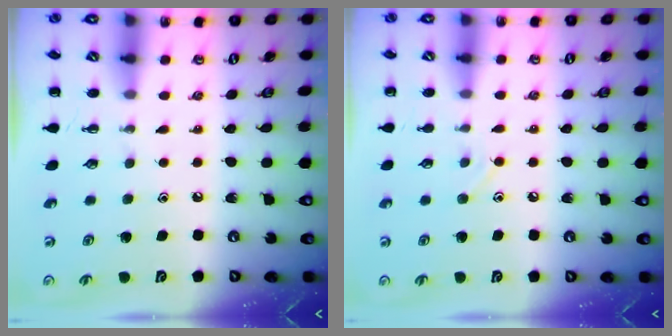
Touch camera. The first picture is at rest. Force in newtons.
{"total": 6.5, "press": 6.1, "slide": 2.2}